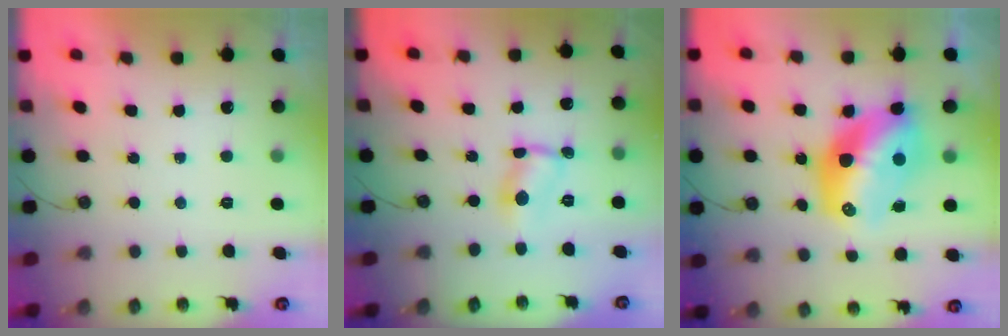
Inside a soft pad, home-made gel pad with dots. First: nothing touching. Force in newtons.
{"total": 2.9, "press": 2.9, "slide": 0.2}
{"total": 18.0, "press": 17.5, "slide": 4.3}